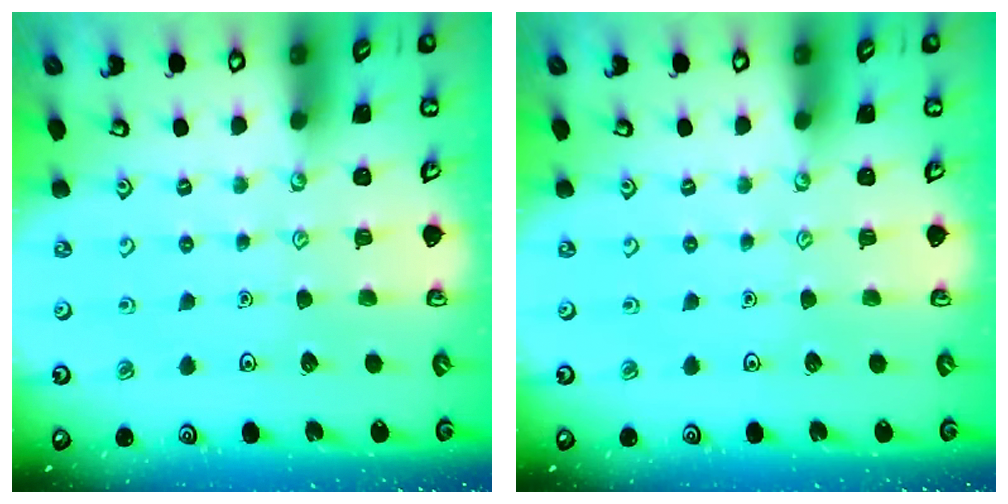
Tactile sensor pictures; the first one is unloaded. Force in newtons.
{"total": 0.0}